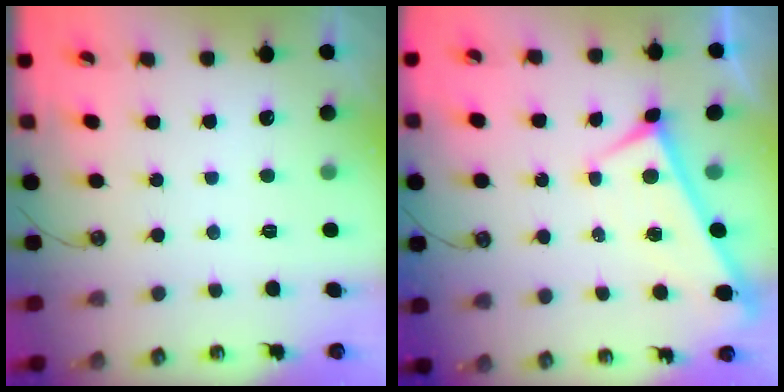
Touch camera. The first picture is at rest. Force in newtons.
{"total": 0.0}